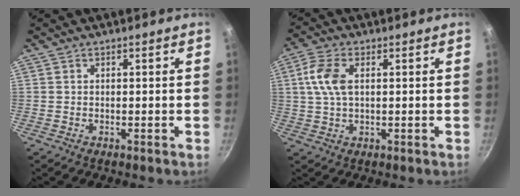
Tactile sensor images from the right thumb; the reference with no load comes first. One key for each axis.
{"total": 6.9, "fx": 1.5, "fy": 3.8, "fz": 5.6, "tx": -0.115, "ty": 0.010, "tz": 0.025}